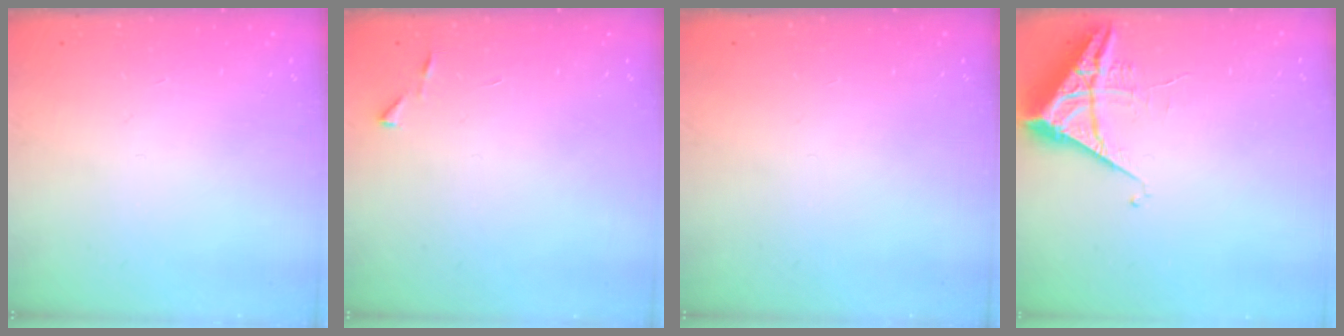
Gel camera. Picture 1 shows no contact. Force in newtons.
{"total": 3.1, "press": 3.1, "slide": 0.3}
{"total": 0.0}
{"total": 6.1, "press": 6.1, "slide": 0.3}